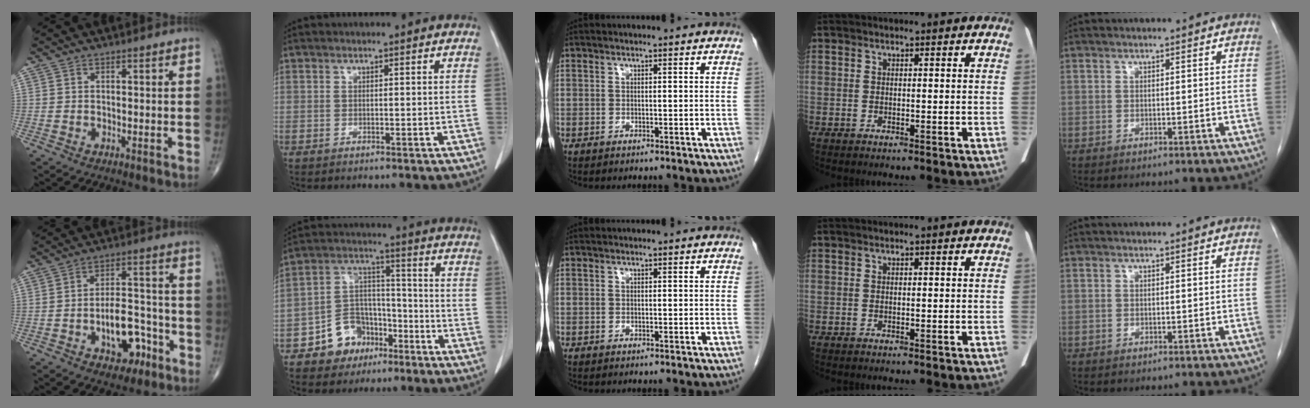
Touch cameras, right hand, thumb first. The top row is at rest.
{"thumb": {"total": 11.2, "force": [-4.7, 6.3, 7.9], "torque": [-0.092, 0.048, -0.066]}, "index": {"total": 9.9, "force": [-5.8, 7.3, 3.3], "torque": [-0.060, 0.030, -0.097]}}